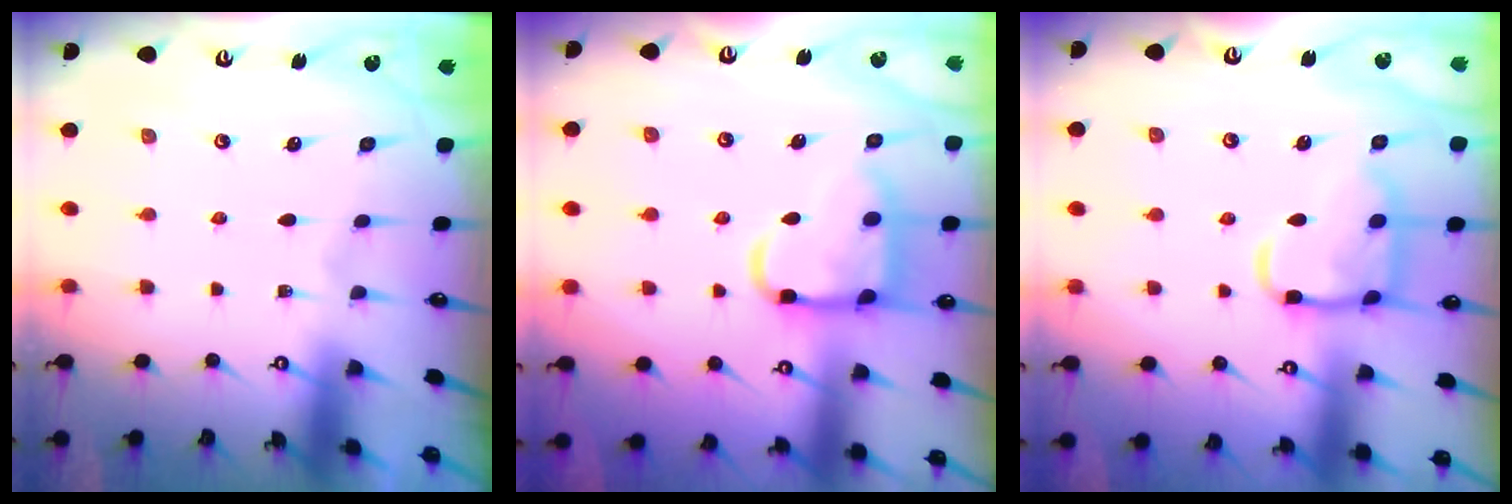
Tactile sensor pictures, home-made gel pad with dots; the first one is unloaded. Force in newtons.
{"total": 13.2, "press": 13.1, "slide": 1.3}
{"total": 13.7, "press": 13.7, "slide": 1.1}